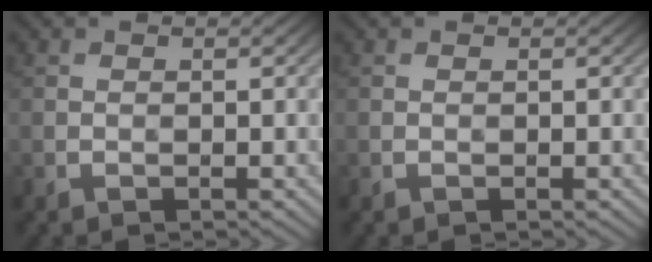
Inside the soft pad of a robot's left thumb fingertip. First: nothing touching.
{"total": 0.0}